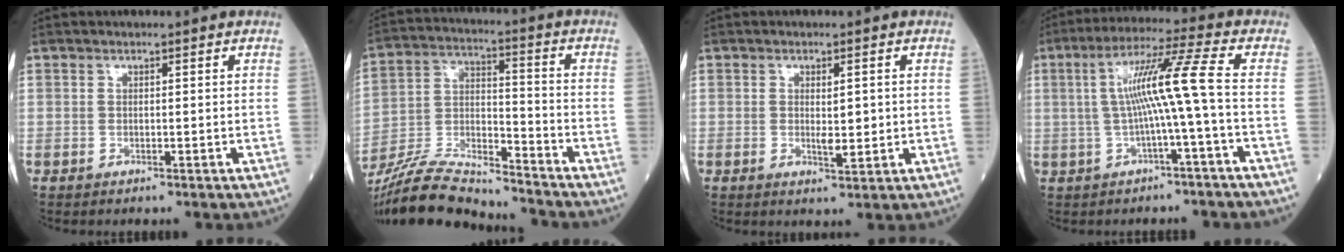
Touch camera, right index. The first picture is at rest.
{"total": 16.6, "force": [-15.5, 1.7, 5.7], "torque": [-0.120, 0.002, -0.282]}
{"total": 3.1, "force": [0.1, 1.0, 3.0], "torque": [-0.052, -0.007, 0.005]}
{"total": 9.6, "force": [-0.5, -1.4, 9.5], "torque": [-0.177, 0.020, -0.004]}